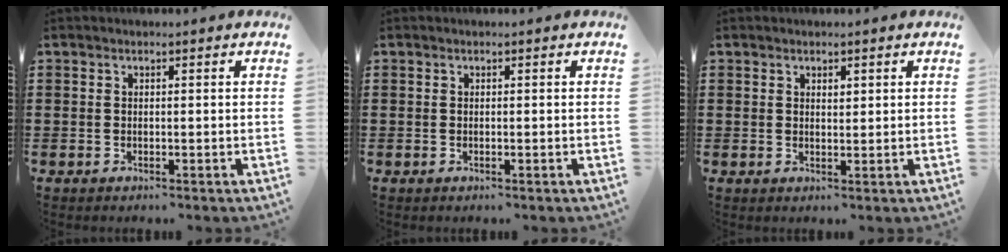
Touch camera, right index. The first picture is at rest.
{"total": 0.0}
{"total": 1.0, "force": [0.7, 0.5, 0.4], "torque": [-0.010, 0.002, 0.013]}